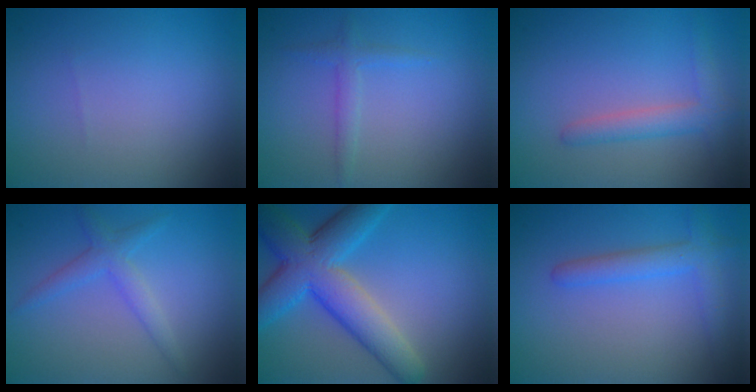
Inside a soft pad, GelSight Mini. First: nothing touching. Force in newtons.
{"total": 1.5, "press": 1.5, "slide": 0.0}
{"total": 2.6, "press": 2.6, "slide": 0.2}
{"total": 2.2, "press": 2.2, "slide": 0.1}
{"total": 8.2, "press": 8.2, "slide": 0.1}
{"total": 2.9, "press": 2.9, "slide": 0.1}